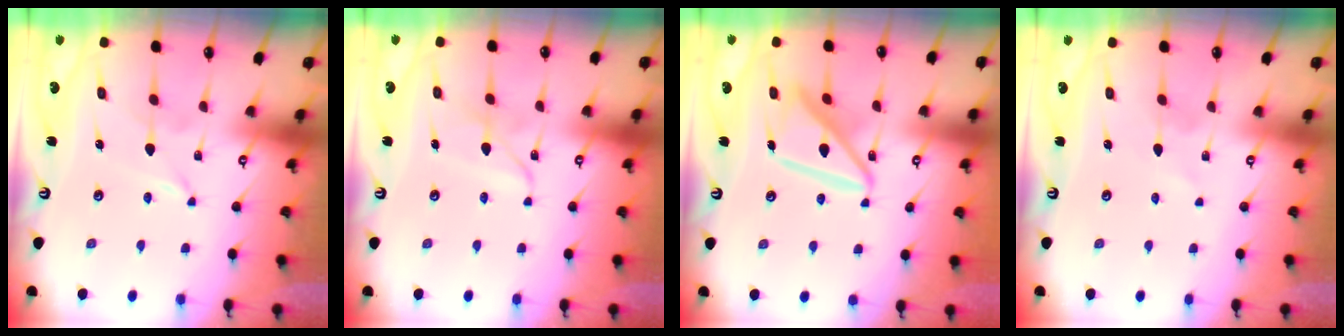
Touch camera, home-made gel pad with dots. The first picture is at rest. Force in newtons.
{"total": 2.8, "press": 2.8, "slide": 0.2}
{"total": 14.4, "press": 14.3, "slide": 1.5}
{"total": 0.6, "press": 0.6, "slide": 0.1}